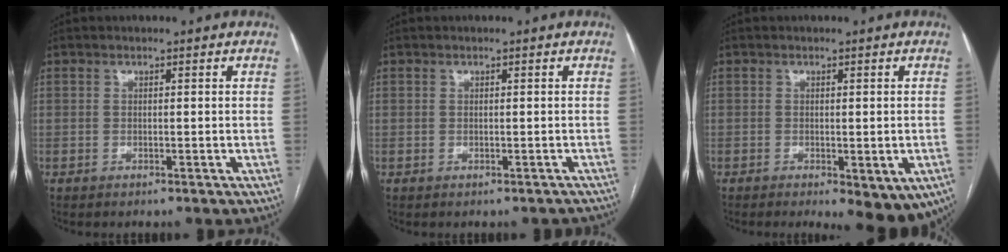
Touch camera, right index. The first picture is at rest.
{"total": 1.1, "force": [-0.5, 0.9, 0.3], "torque": [0.002, 0.010, -0.002]}
{"total": 9.0, "force": [-4.6, 3.0, 7.1], "torque": [-0.077, -0.011, -0.061]}